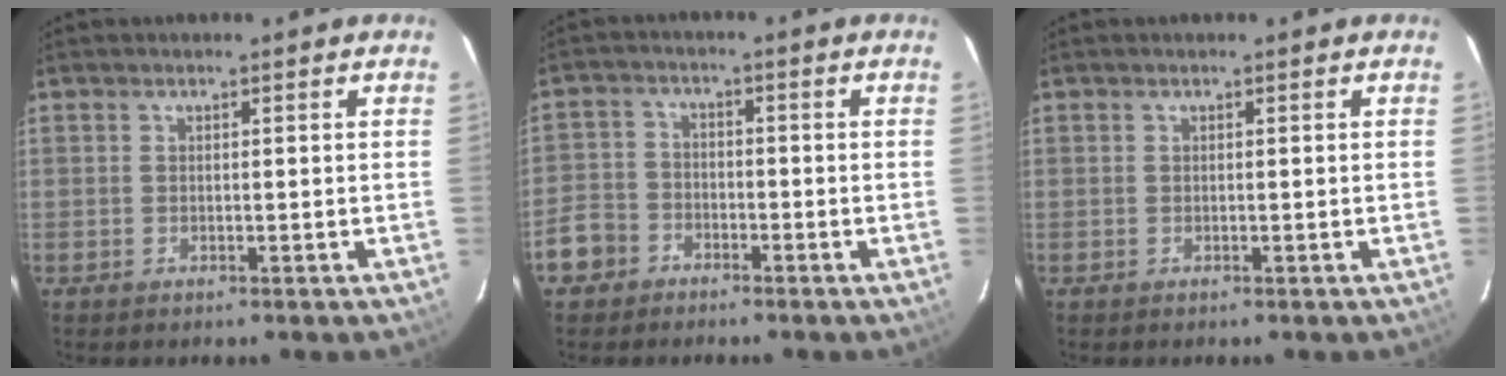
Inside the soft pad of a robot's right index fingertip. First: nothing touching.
{"total": 6.7, "force": [-4.0, 5.2, 1.4], "torque": [-0.038, 0.020, -0.080]}
{"total": 0.0}